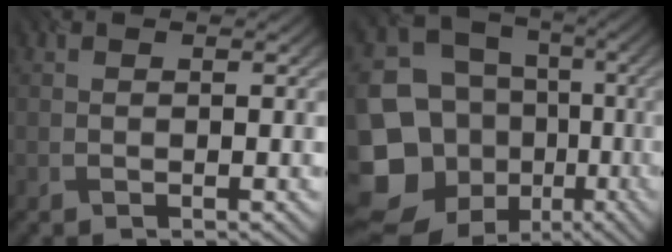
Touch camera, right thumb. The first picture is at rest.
{"total": 20.0, "force": [-5.6, 17.8, 7.2], "torque": [-0.209, -0.026, -0.096]}